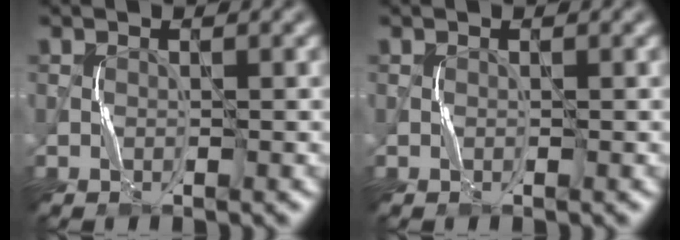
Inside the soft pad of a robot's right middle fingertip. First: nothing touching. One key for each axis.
{"total": 0.0}